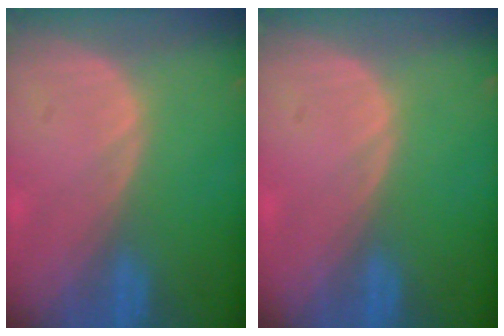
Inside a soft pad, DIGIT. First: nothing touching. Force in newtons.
{"total": 0.0}